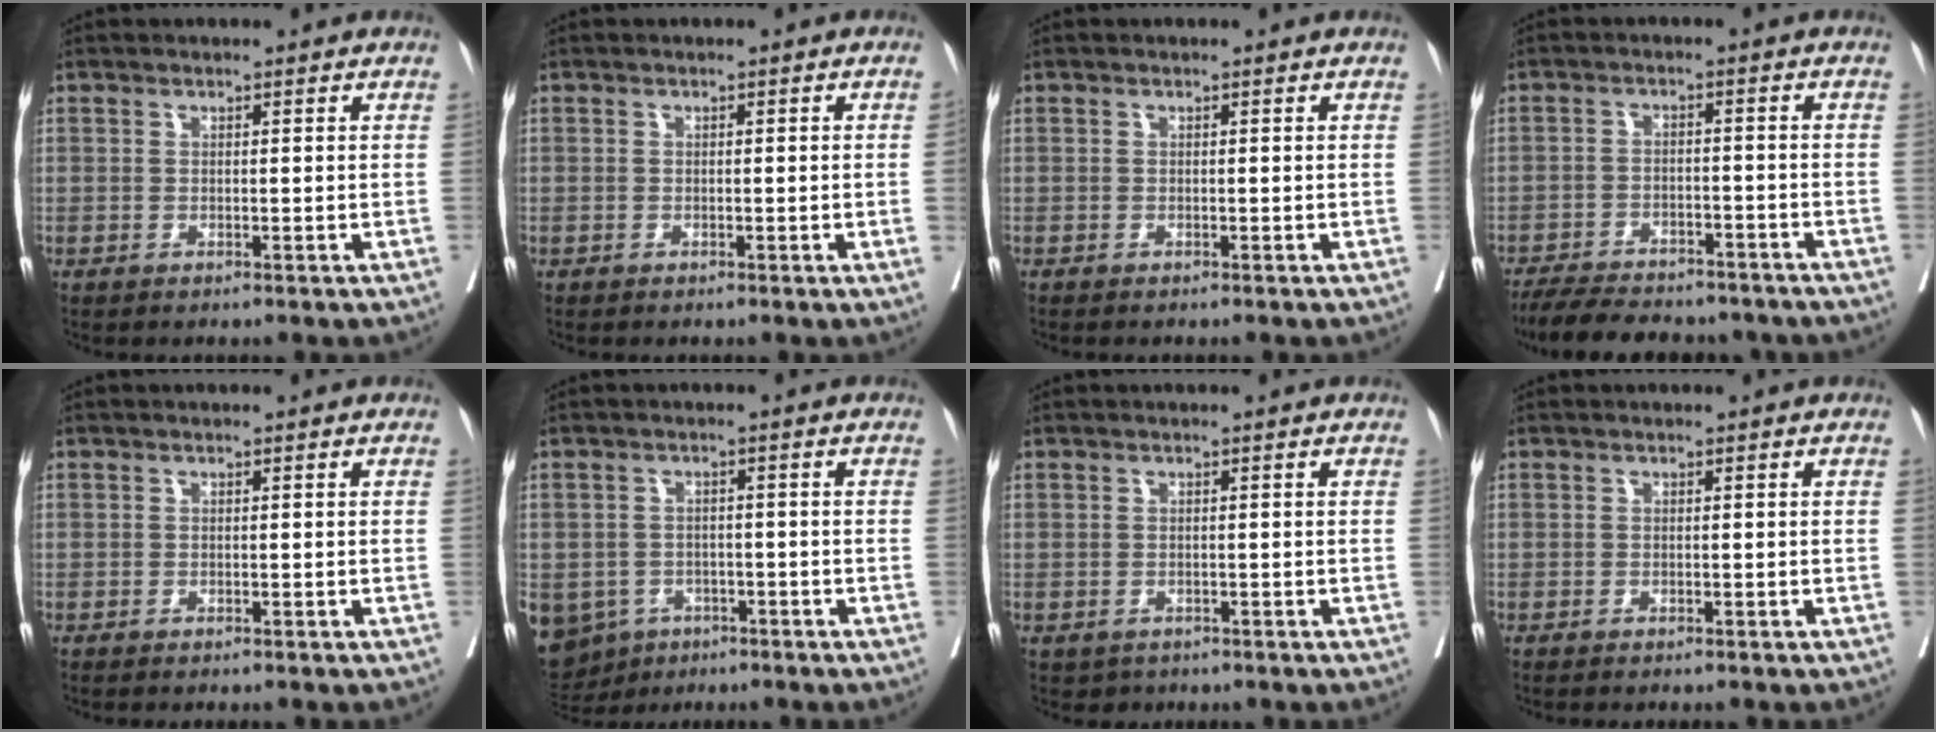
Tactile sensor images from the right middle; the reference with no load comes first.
{"total": 0.7, "force": [-0.1, 0.0, 0.6], "torque": [-0.009, 0.003, 0.000]}
{"total": 0.8, "force": [-0.7, 0.1, 0.3], "torque": [-0.002, -0.002, -0.012]}
{"total": 15.4, "force": [-13.5, 4.4, 6.1], "torque": [-0.122, -0.004, -0.184]}
{"total": 1.5, "force": [-1.4, 0.2, 0.6], "torque": [-0.009, -0.003, -0.017]}
{"total": 11.2, "force": [-6.1, 8.9, 3.1], "torque": [-0.093, -0.002, -0.081]}
{"total": 1.4, "force": [-1.0, 1.1, 0.1], "torque": [-0.005, 0.001, -0.011]}
{"total": 2.1, "force": [-1.9, 0.3, 0.8], "torque": [-0.013, -0.004, -0.022]}